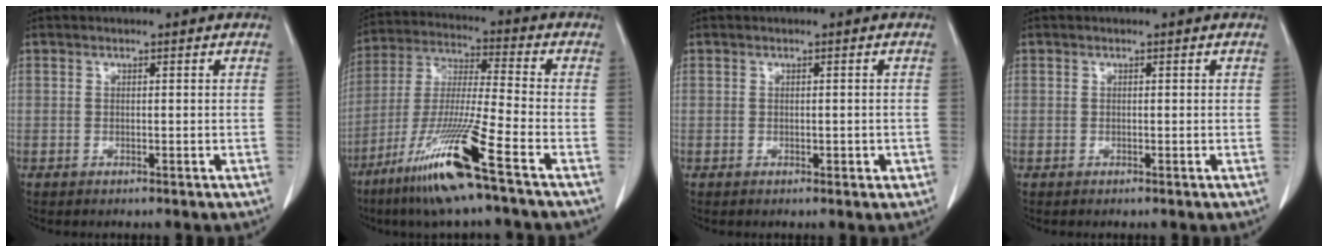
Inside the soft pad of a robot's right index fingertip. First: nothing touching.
{"total": 15.2, "force": [-8.6, -0.9, 12.4], "torque": [-0.260, -0.042, -0.167]}
{"total": 1.5, "force": [-0.3, 0.9, 1.1], "torque": [-0.013, 0.005, 0.000]}
{"total": 0.0}